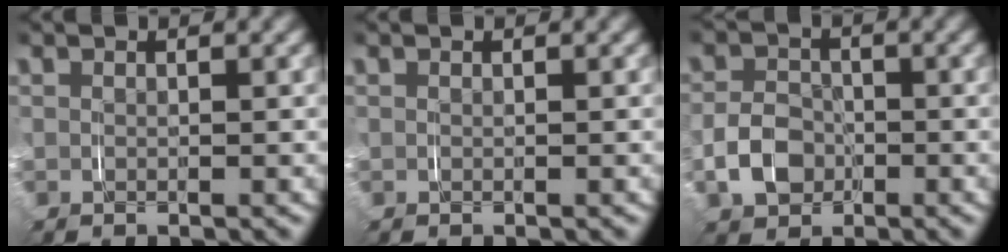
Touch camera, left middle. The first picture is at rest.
{"total": 0.0}
{"total": 3.5, "force": [-1.6, 2.7, 1.5], "torque": [-0.029, -0.006, -0.028]}